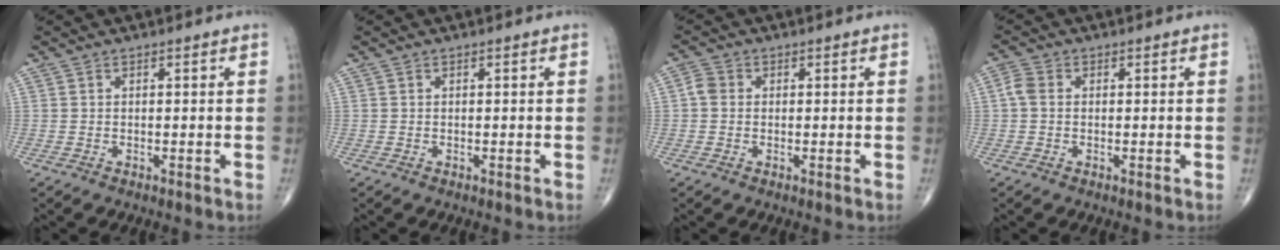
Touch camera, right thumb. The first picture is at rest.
{"total": 0.0}
{"total": 2.4, "force": [0.0, 2.1, 1.2], "torque": [-0.018, 0.007, -0.006]}
{"total": 2.6, "force": [0.1, 2.0, 1.7], "torque": [-0.036, 0.007, -0.004]}